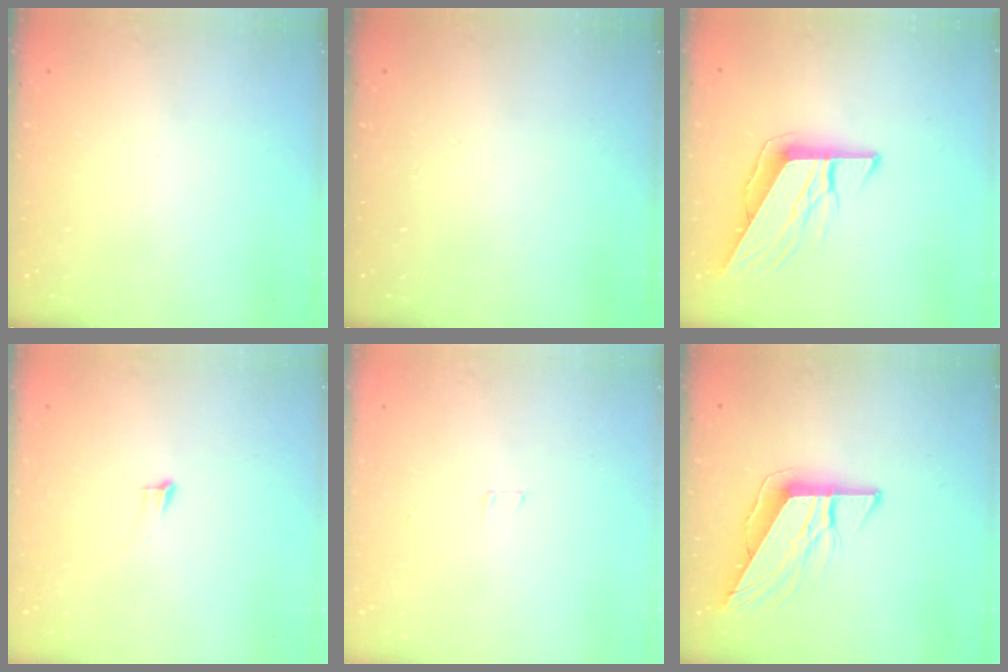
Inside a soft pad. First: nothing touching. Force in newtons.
{"total": 0.0}
{"total": 10.2, "press": 10.2, "slide": 0.6}
{"total": 4.3, "press": 4.1, "slide": 1.0}
{"total": 1.8, "press": 1.8, "slide": 0.1}
{"total": 9.9, "press": 9.9, "slide": 0.4}